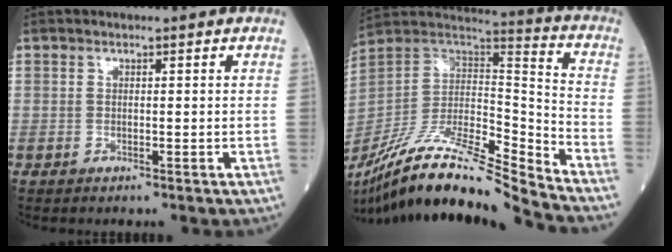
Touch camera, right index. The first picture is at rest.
{"total": 20.5, "force": [-17.8, 0.7, 10.2], "torque": [-0.215, 0.012, -0.326]}